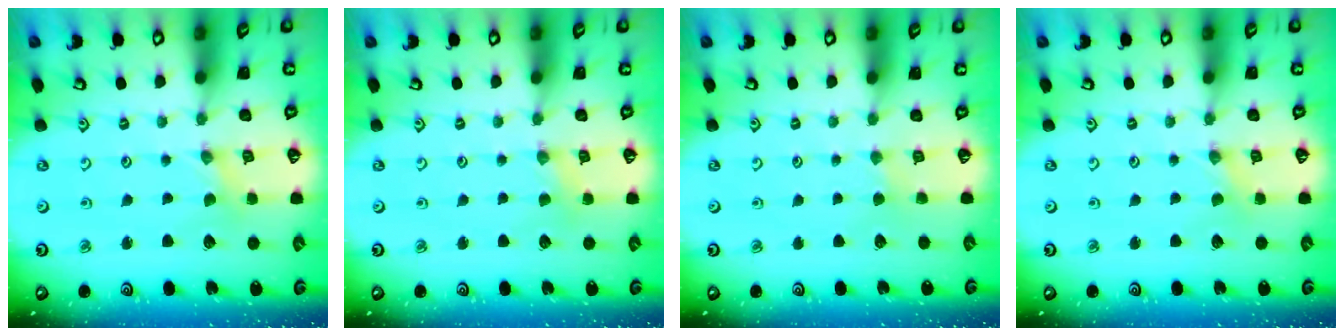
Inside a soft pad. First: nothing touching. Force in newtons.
{"total": 2.5, "press": 2.5, "slide": 0.4}
{"total": 1.7, "press": 1.6, "slide": 0.3}
{"total": 0.0}